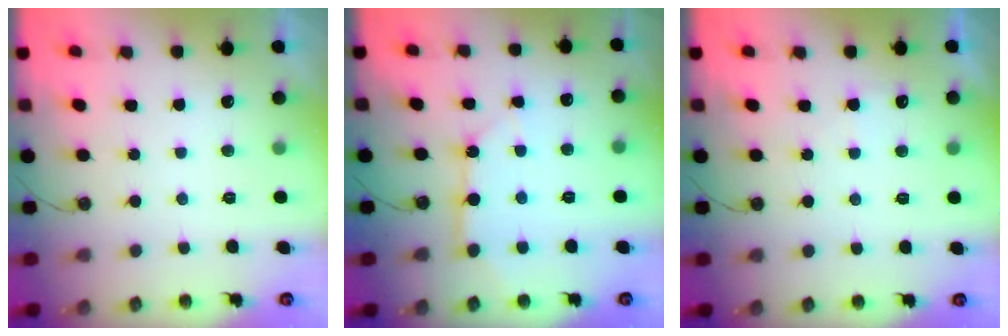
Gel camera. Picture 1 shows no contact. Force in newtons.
{"total": 7.0, "press": 7.0, "slide": 0.8}
{"total": 4.3, "press": 4.3, "slide": 0.5}